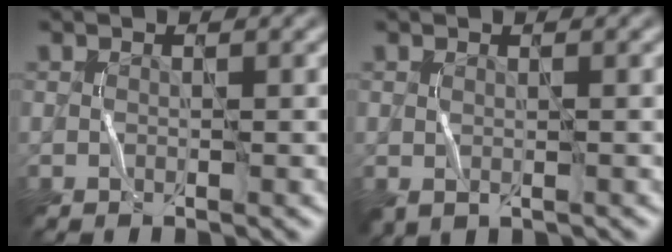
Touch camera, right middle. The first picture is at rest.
{"total": 0.9, "force": [-0.1, 0.5, 0.8], "torque": [-0.014, -0.005, 0.002]}